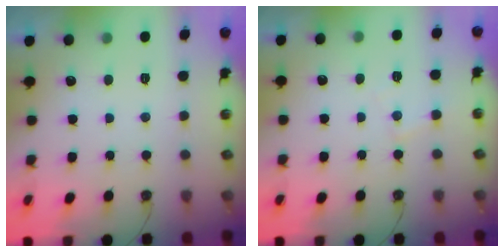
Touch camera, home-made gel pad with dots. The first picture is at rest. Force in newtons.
{"total": 5.0, "press": 5.0, "slide": 0.7}